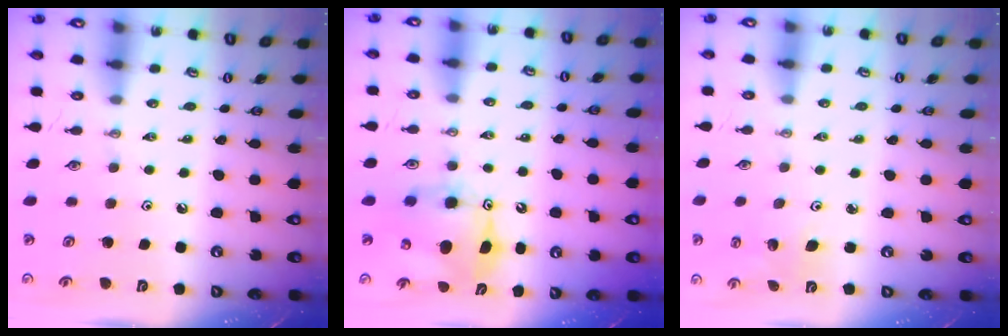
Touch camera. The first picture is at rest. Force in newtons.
{"total": 9.4, "press": 9.3, "slide": 0.6}
{"total": 3.5, "press": 2.9, "slide": 2.0}